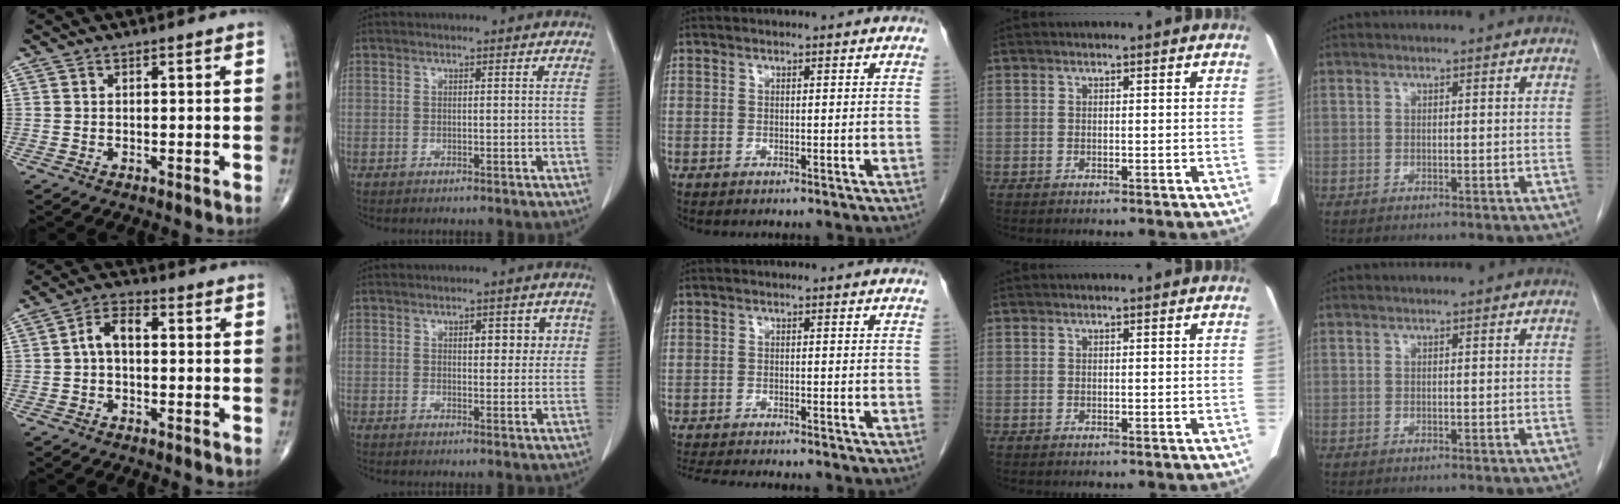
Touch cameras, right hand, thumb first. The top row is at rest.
{"thumb": {"total": 5.6, "force": [0.1, 3.3, 4.5], "torque": [-0.075, 0.022, -0.007]}, "index": {"total": 4.6, "force": [1.4, 2.3, 3.8], "torque": [-0.041, 0.008, 0.019]}, "middle": {"total": 7.4, "force": [-6.8, 0.2, 2.9], "torque": [-0.044, -0.016, -0.105]}}